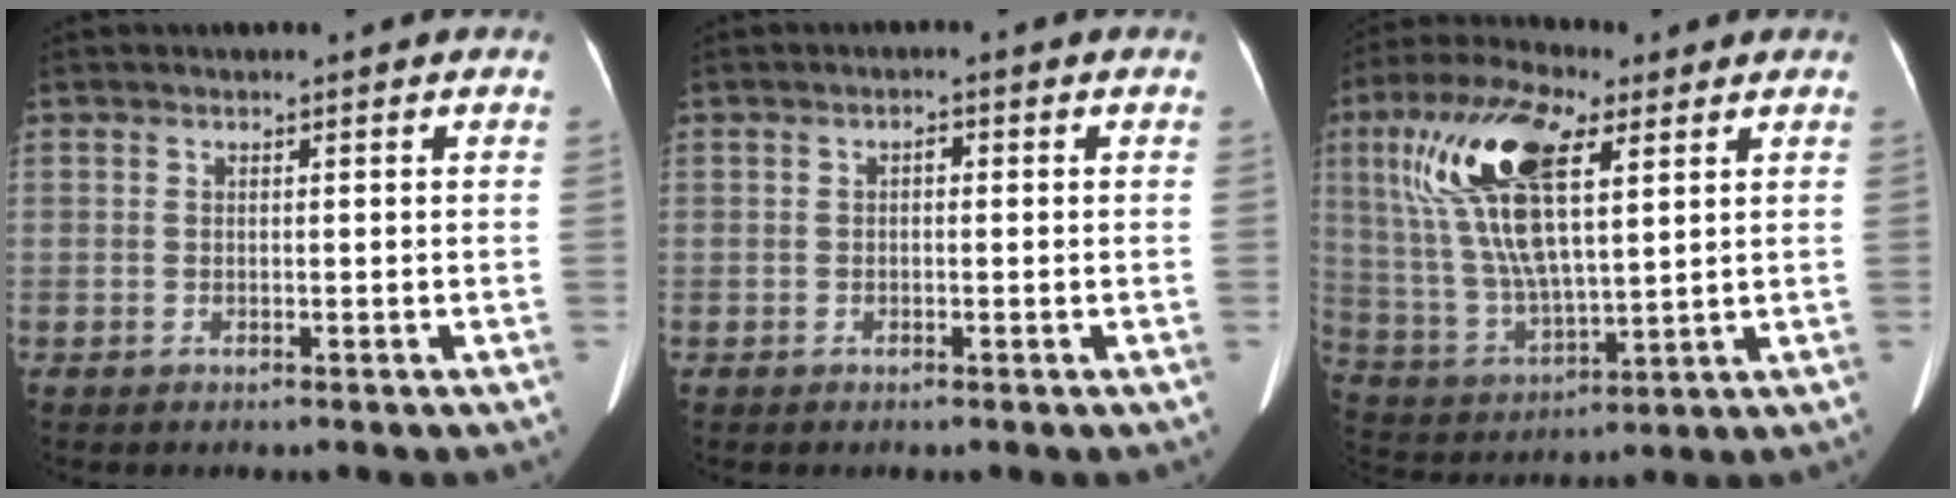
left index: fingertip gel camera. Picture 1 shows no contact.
{"total": 1.2, "force": [0.1, 0.6, 1.0], "torque": [-0.012, 0.007, 0.000]}
{"total": 17.7, "force": [6.6, 5.2, 15.6], "torque": [-0.335, 0.014, 0.125]}